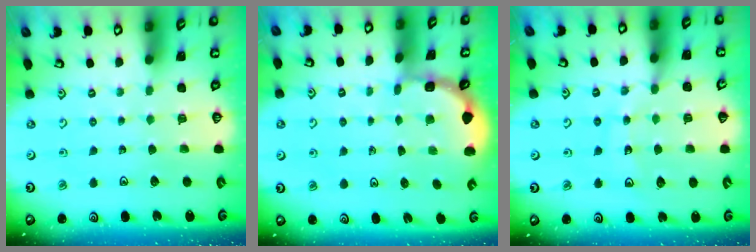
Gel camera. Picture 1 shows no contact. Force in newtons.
{"total": 1.6, "press": 1.6, "slide": 0.2}
{"total": 12.8, "press": 12.6, "slide": 2.4}